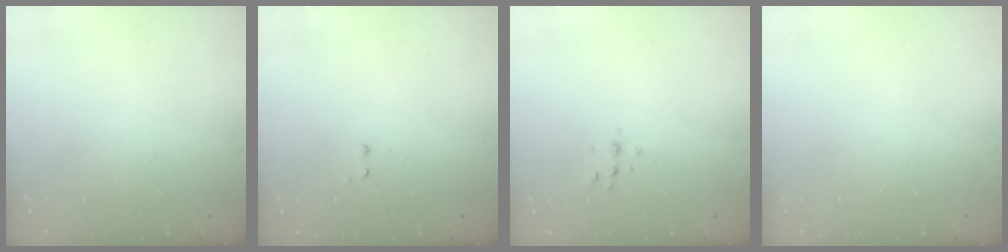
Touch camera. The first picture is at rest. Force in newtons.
{"total": 1.2, "press": 1.1, "slide": 0.5}
{"total": 4.3, "press": 4.2, "slide": 0.6}
{"total": 0.0}